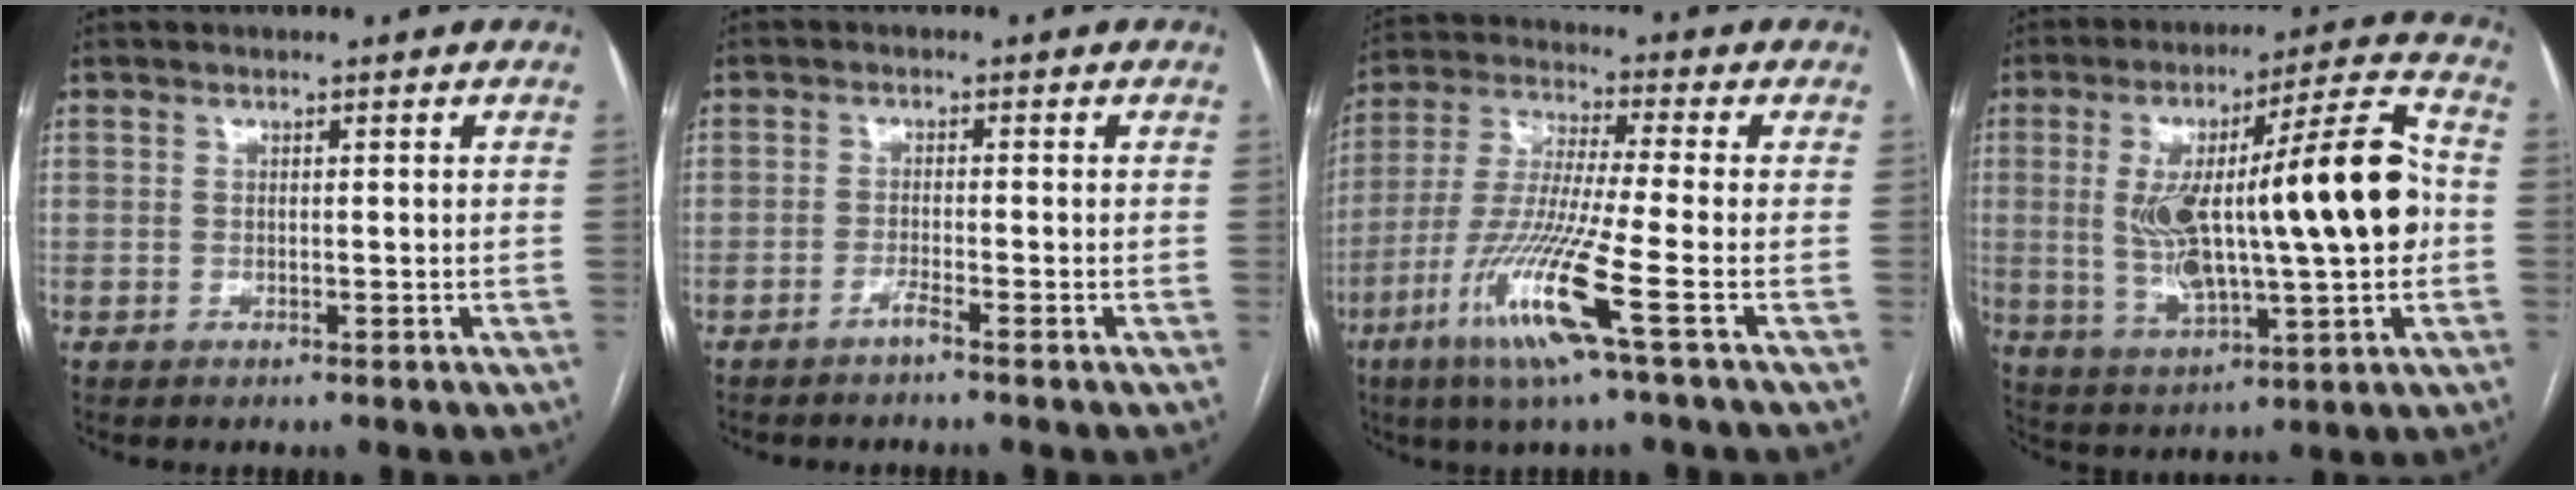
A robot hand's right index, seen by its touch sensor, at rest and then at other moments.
{"total": 1.6, "force": [-1.3, -0.5, 0.9], "torque": [-0.019, 0.001, -0.026]}
{"total": 13.7, "force": [-6.1, -1.2, 12.2], "torque": [-0.253, -0.028, -0.121]}
{"total": 20.9, "force": [0.4, 3.2, 20.6], "torque": [-0.357, 0.029, 0.011]}